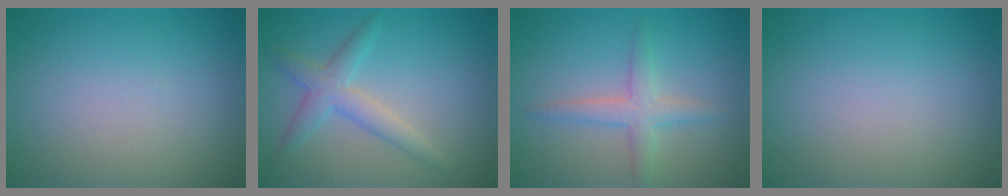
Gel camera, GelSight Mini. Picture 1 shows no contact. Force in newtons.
{"total": 3.0, "press": 3.0, "slide": 0.1}
{"total": 2.7, "press": 2.7, "slide": 0.1}
{"total": 0.0}